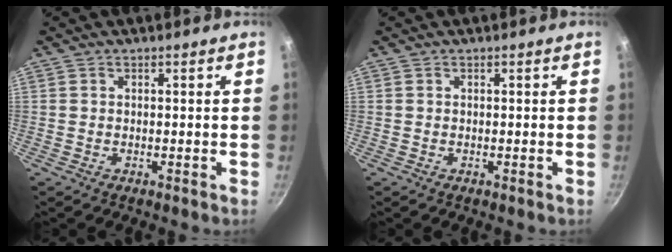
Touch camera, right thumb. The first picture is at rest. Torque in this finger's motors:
{"motor_torque": [-0.35, 0.00, 0.00, 0.43, 0.00]}